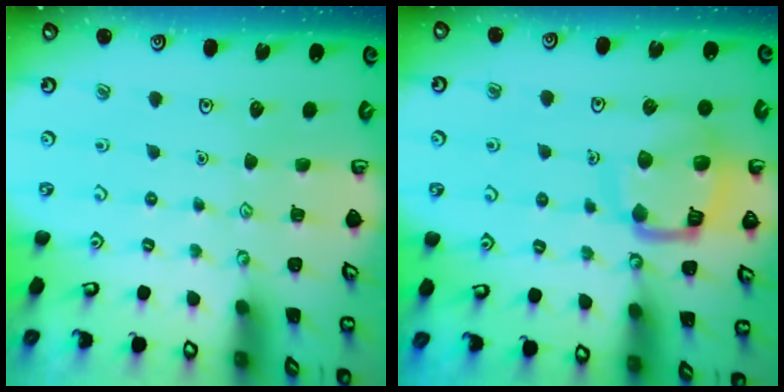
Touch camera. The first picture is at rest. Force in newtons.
{"total": 13.7, "press": 13.7, "slide": 1.4}